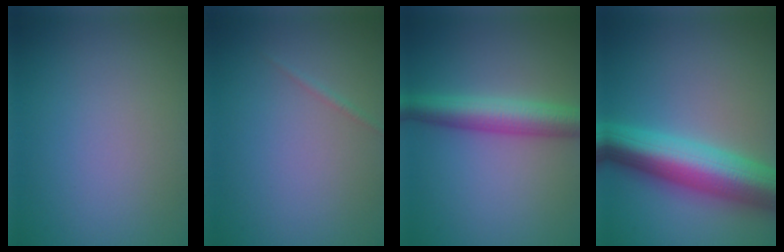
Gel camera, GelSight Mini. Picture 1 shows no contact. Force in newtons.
{"total": 0.6, "press": 0.6, "slide": 0.0}
{"total": 5.0, "press": 5.0, "slide": 0.0}
{"total": 10.2, "press": 10.2, "slide": 0.4}